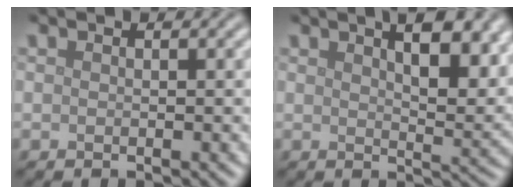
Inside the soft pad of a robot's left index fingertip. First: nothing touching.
{"total": 7.1, "force": [3.8, 2.5, 5.5], "torque": [-0.067, 0.010, 0.053]}